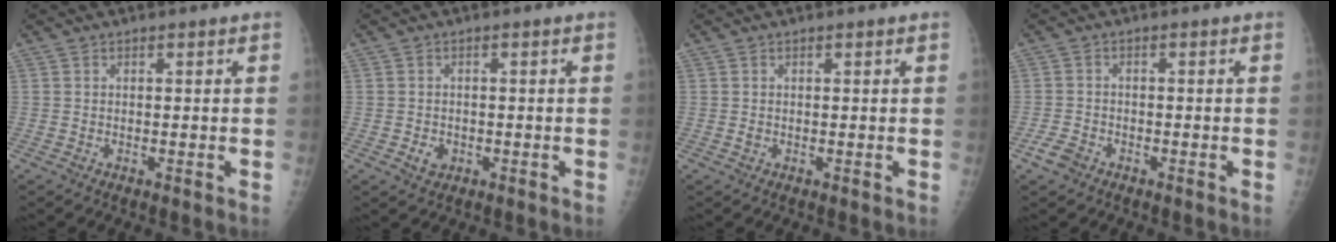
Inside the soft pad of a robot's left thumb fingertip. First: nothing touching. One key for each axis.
{"total": 2.4, "fx": -0.8, "fy": 2.0, "fz": 1.1, "tx": -0.011, "ty": 0.003, "tz": -0.006}
{"total": 0.7, "fx": 0.1, "fy": 0.6, "fz": 0.4, "tx": -0.002, "ty": 0.000, "tz": 0.002}
{"total": 3.0, "fx": -1.9, "fy": 2.0, "fz": 1.3, "tx": -0.022, "ty": 0.006, "tz": -0.034}